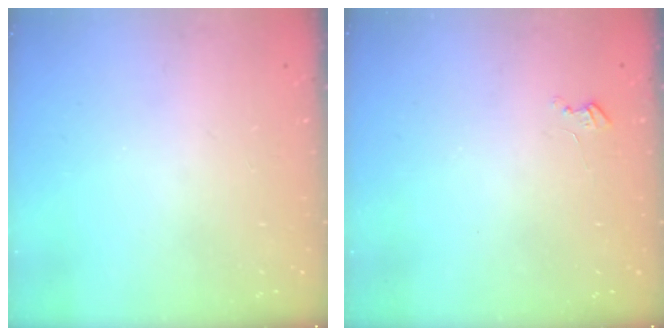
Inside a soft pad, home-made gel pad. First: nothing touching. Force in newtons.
{"total": 2.7, "press": 2.7, "slide": 0.3}